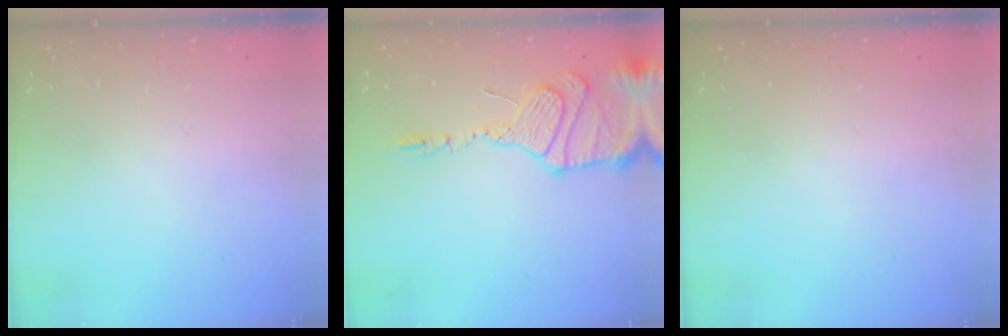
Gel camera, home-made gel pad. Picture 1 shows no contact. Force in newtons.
{"total": 14.8, "press": 14.5, "slide": 2.9}
{"total": 0.0}